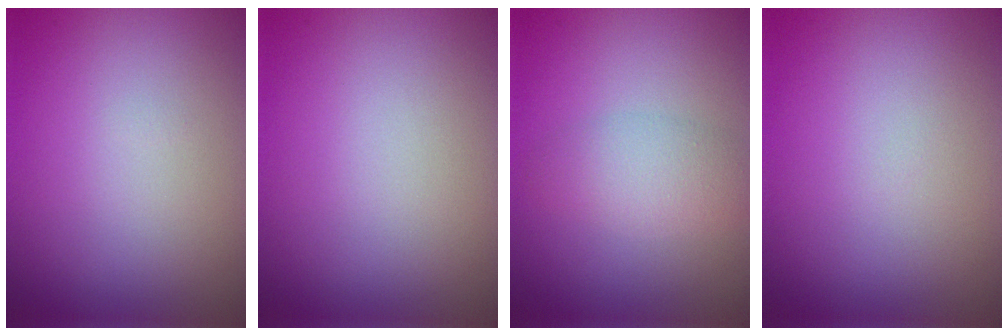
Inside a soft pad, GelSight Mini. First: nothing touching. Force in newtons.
{"total": 0.0}
{"total": 2.8, "press": 2.8, "slide": 0.1}
{"total": 0.0}